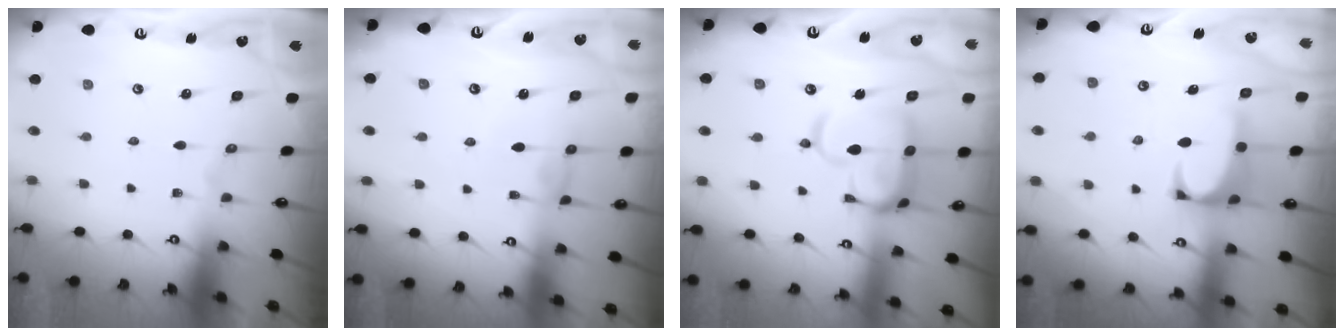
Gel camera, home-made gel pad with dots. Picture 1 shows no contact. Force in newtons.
{"total": 0.7, "press": 0.6, "slide": 0.4}
{"total": 13.4, "press": 13.3, "slide": 1.4}
{"total": 2.1, "press": 1.9, "slide": 0.9}